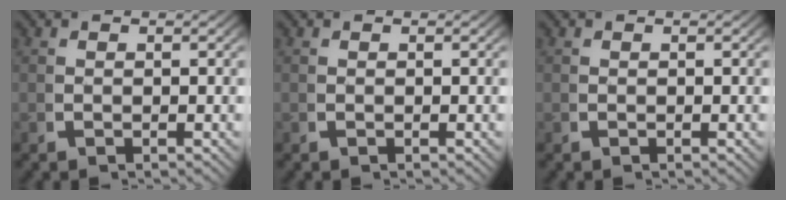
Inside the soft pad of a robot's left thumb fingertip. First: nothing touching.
{"total": 0.0}
{"total": 0.0}